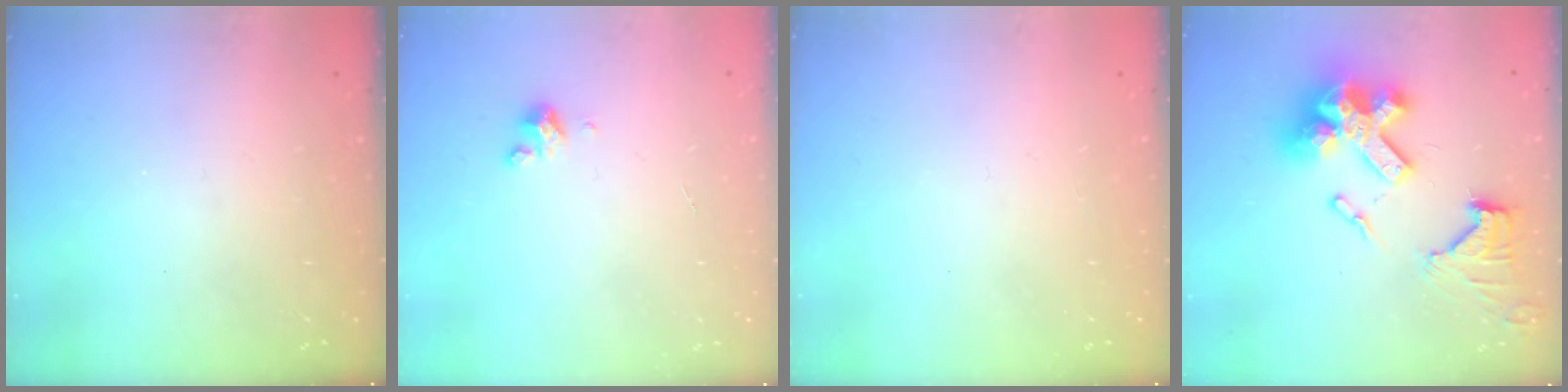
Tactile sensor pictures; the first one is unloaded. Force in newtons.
{"total": 1.7, "press": 1.7, "slide": 0.3}
{"total": 0.0}
{"total": 22.6, "press": 22.4, "slide": 2.4}